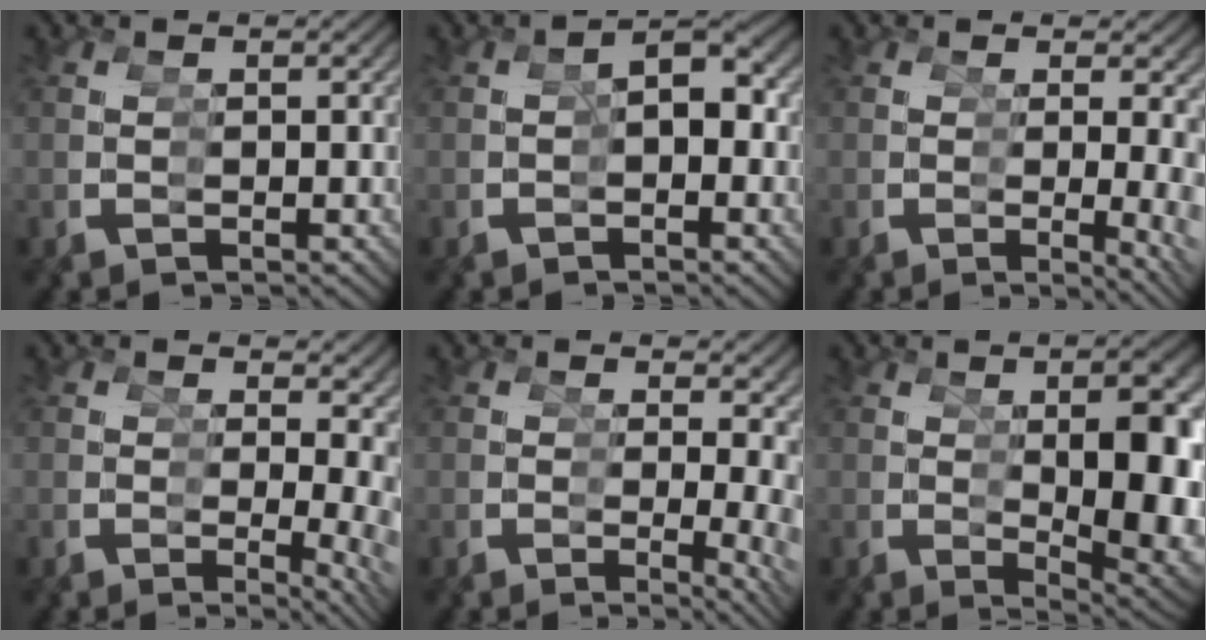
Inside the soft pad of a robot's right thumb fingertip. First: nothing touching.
{"total": 3.4, "force": [-0.5, 2.4, 2.3], "torque": [-0.026, -0.003, -0.011]}
{"total": 3.7, "force": [-0.1, 0.7, 3.6], "torque": [-0.044, -0.011, 0.001]}
{"total": 4.3, "force": [0.6, 1.7, 3.9], "torque": [-0.028, -0.010, 0.006]}
{"total": 3.9, "force": [0.4, 1.4, 3.6], "torque": [-0.029, -0.011, 0.006]}
{"total": 10.3, "force": [-0.2, 4.2, 9.5], "torque": [-0.128, -0.021, 0.012]}